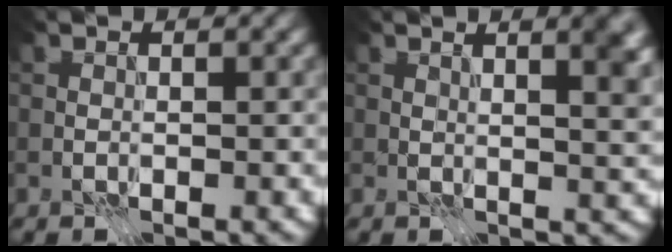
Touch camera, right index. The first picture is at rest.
{"total": 3.9, "force": [1.9, 0.8, 3.3], "torque": [-0.036, 0.002, 0.031]}